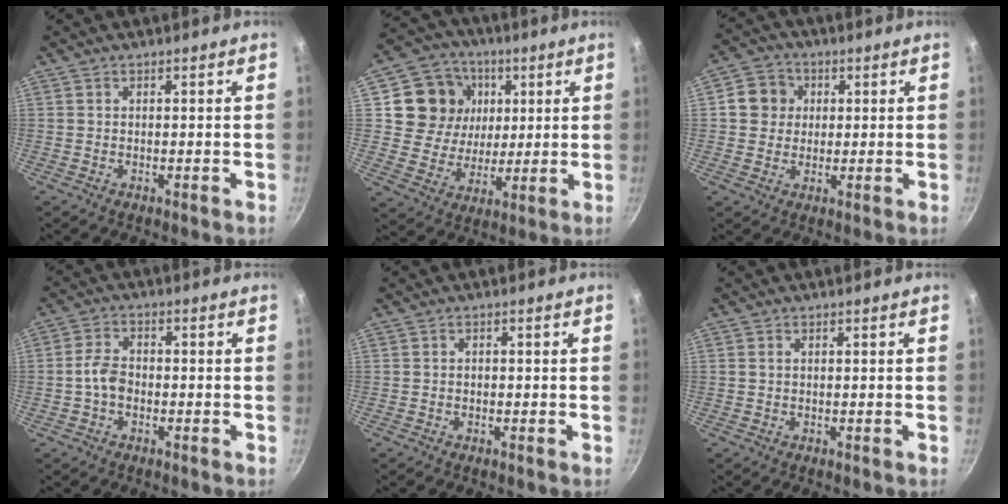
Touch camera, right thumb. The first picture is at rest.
{"total": 14.1, "force": [4.1, 12.4, 5.4], "torque": [-0.071, -0.008, 0.069]}
{"total": 6.8, "force": [1.4, 6.2, 2.3], "torque": [-0.006, 0.008, 0.012]}
{"total": 4.6, "force": [-1.1, 3.2, 3.1], "torque": [-0.053, 0.021, -0.028]}
{"total": 0.6, "force": [-0.2, 0.5, 0.3], "torque": [-0.003, 0.003, -0.002]}
{"total": 0.7, "force": [0.2, 0.5, 0.5], "torque": [-0.009, 0.002, 0.003]}